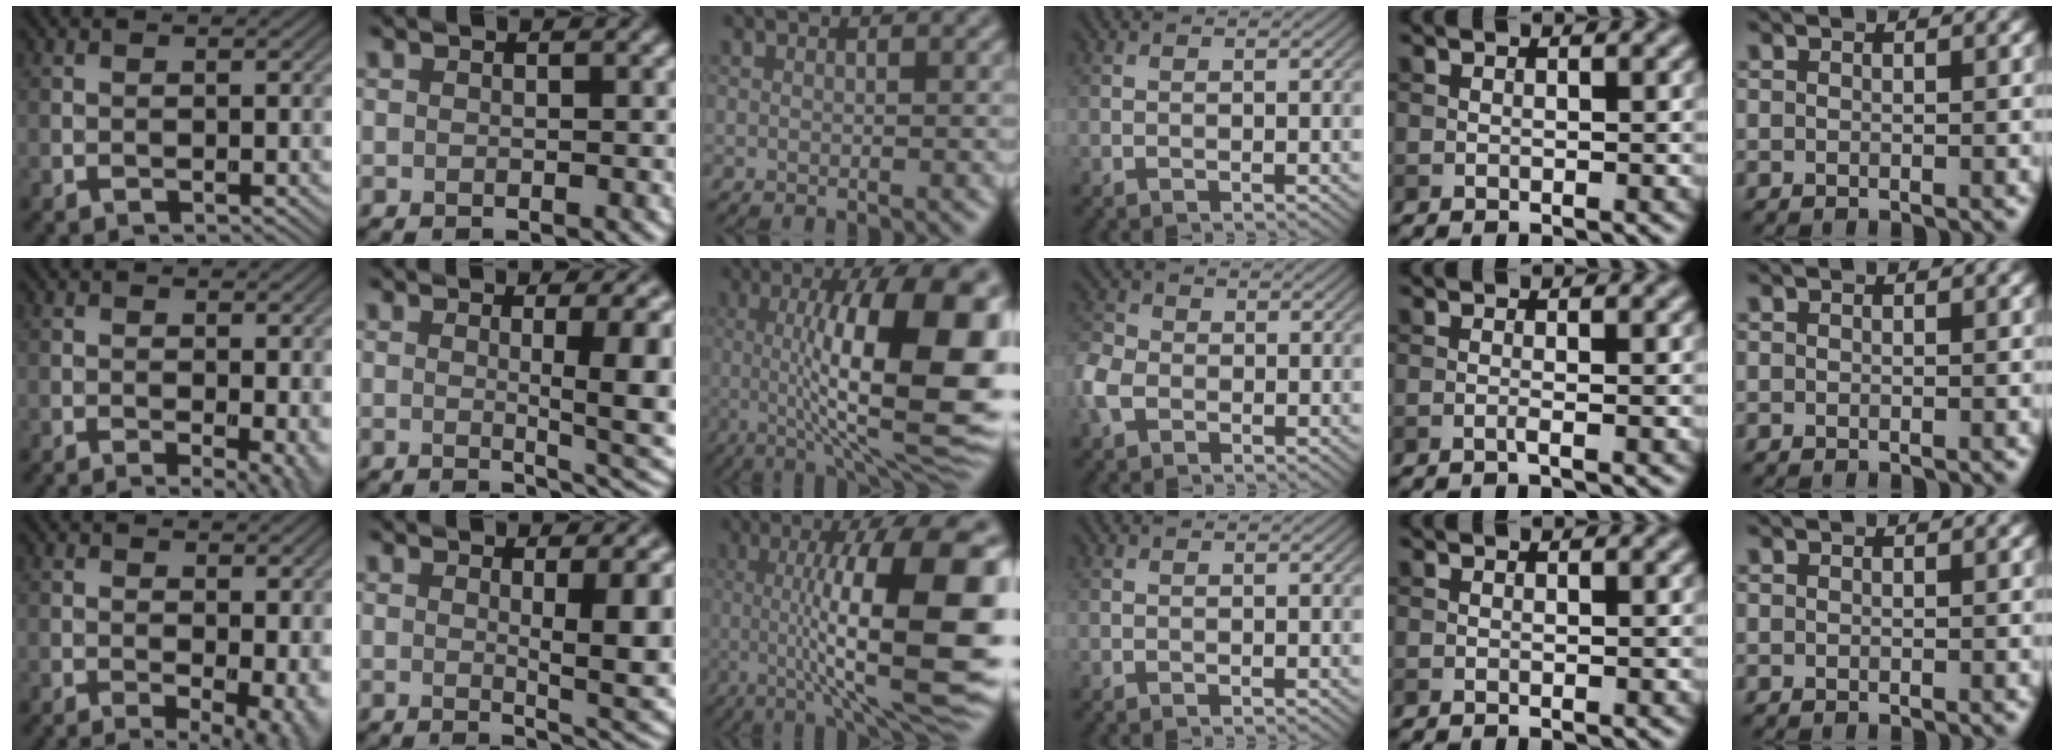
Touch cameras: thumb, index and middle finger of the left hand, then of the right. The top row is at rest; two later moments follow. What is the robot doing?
{"motion": "screw", "object": "dispenser bottle"}